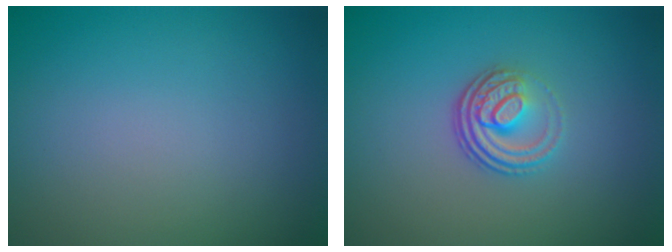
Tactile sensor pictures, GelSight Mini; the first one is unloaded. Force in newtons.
{"total": 3.5, "press": 2.5, "slide": 2.5}